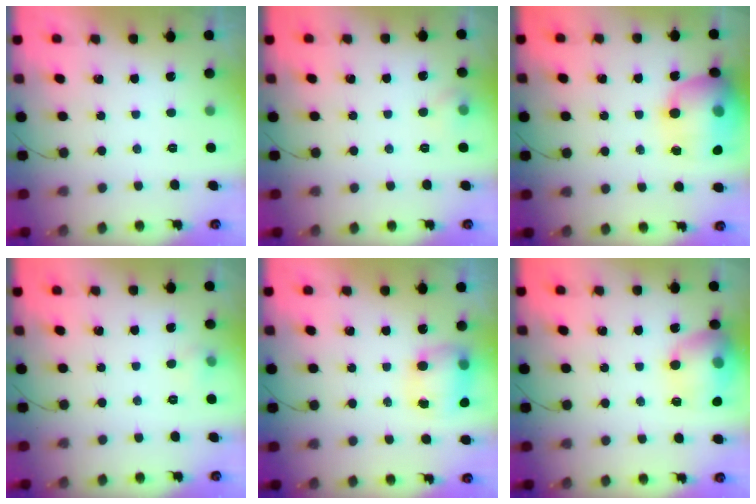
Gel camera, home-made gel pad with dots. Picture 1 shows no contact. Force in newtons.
{"total": 5.4, "press": 5.3, "slide": 1.1}
{"total": 18.4, "press": 18.1, "slide": 3.4}
{"total": 3.9, "press": 3.5, "slide": 1.7}
{"total": 8.4, "press": 8.3, "slide": 1.3}
{"total": 15.4, "press": 15.3, "slide": 1.5}